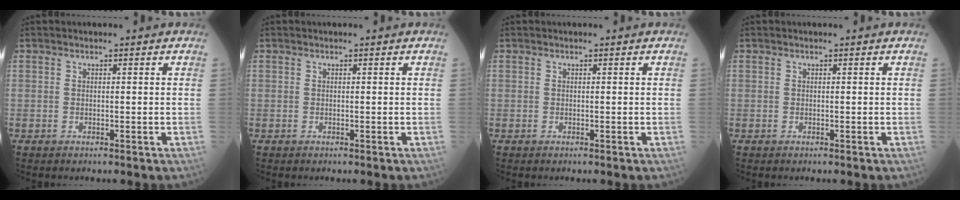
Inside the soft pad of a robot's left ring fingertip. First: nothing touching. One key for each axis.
{"total": 0.0}
{"total": 0.0}
{"total": 0.0}